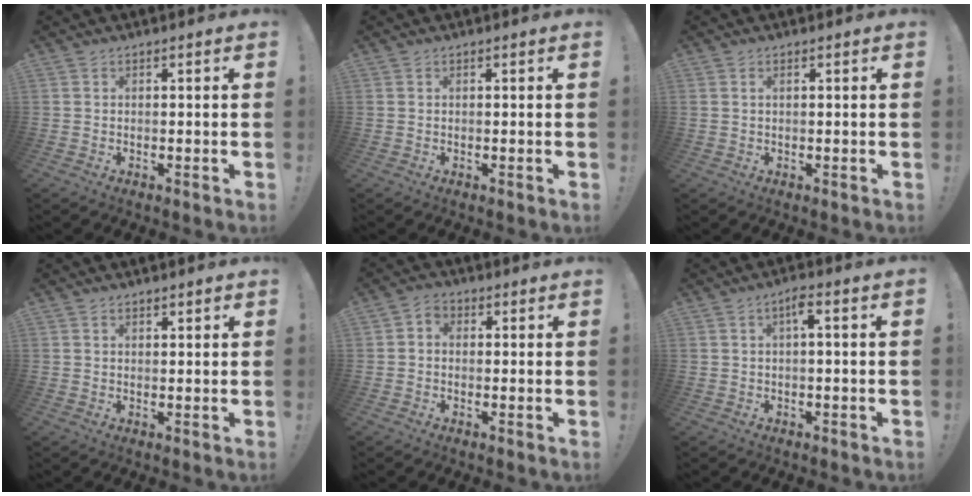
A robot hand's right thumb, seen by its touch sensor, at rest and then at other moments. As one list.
[{"total": 0.0}, {"total": 1.0, "force": [0.5, 0.3, 0.8], "torque": [-0.019, 0.003, 0.009]}, {"total": 1.0, "force": [0.9, 0.4, 0.3], "torque": [0.009, -0.007, 0.014]}, {"total": 2.7, "force": [-0.6, 2.1, 1.6], "torque": [-0.027, 0.008, -0.010]}, {"total": 3.5, "force": [0.2, 0.3, 3.5], "torque": [-0.060, 0.002, -0.003]}]